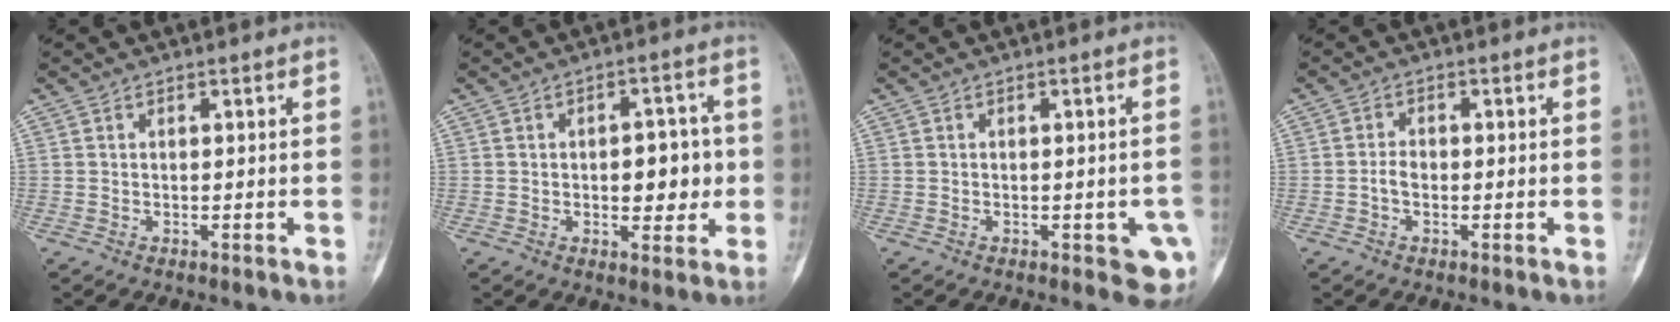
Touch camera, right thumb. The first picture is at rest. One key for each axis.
{"total": 7.9, "fx": -0.3, "fy": 4.5, "fz": 6.5, "tx": -0.053, "ty": 0.010, "tz": -0.002}
{"total": 5.6, "fx": -1.8, "fy": 2.2, "fz": 4.8, "tx": -0.037, "ty": 0.006, "tz": -0.014}
{"total": 2.2, "fx": -0.7, "fy": 1.4, "fz": 1.6, "tx": -0.026, "ty": 0.009, "tz": -0.016}